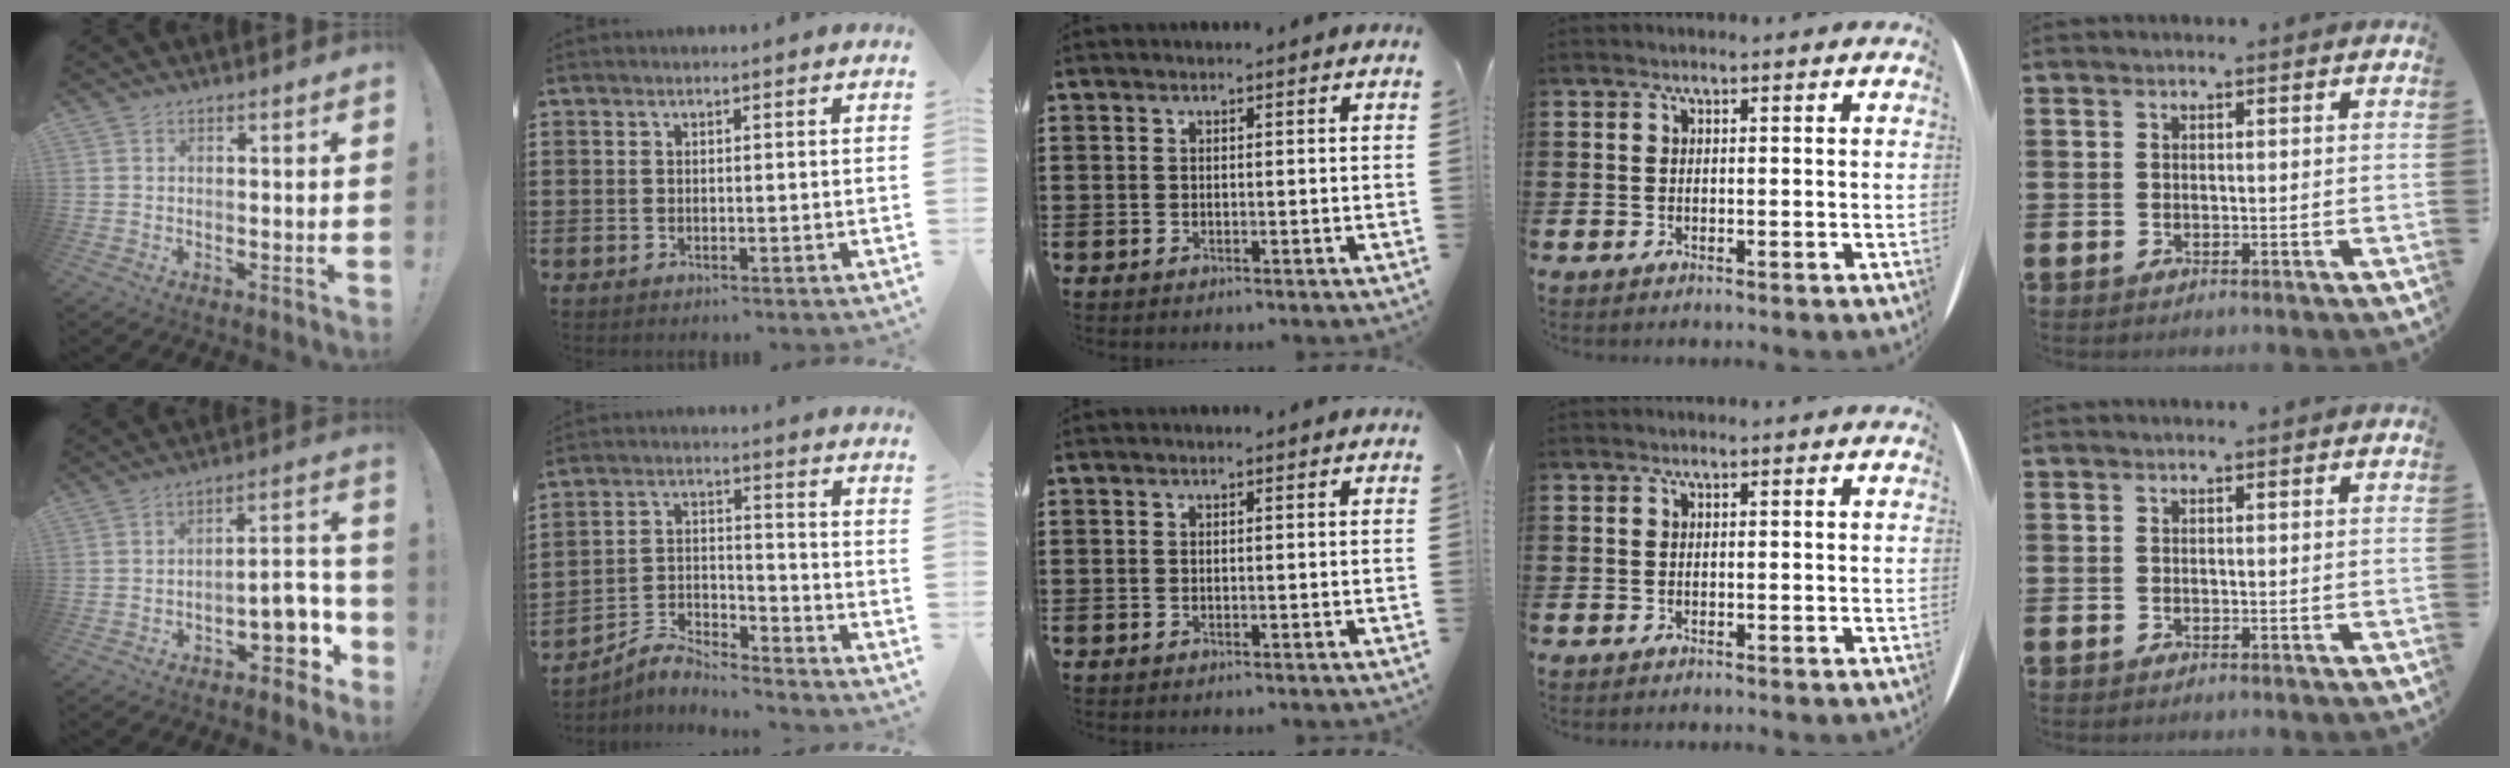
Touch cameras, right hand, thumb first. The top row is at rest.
{"thumb": {"total": 9.8, "force": [-4.0, 5.3, 7.1], "torque": [-0.074, 0.020, -0.064]}, "index": {"total": 4.7, "force": [-4.5, 0.6, 1.0], "torque": [-0.027, 0.004, -0.094]}}